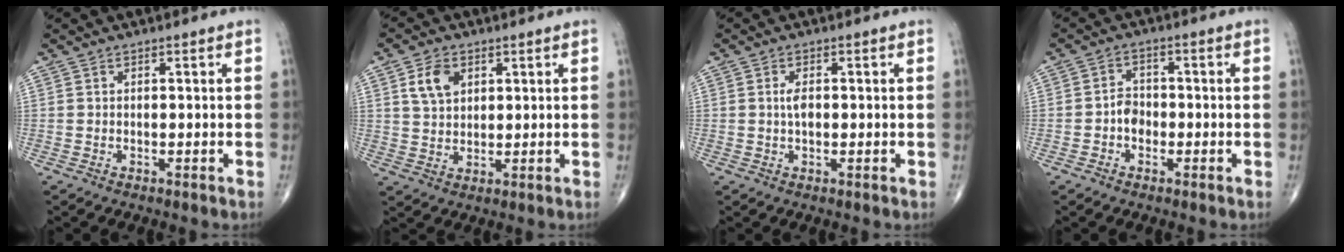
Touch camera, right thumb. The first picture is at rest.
{"total": 6.1, "force": [2.4, 4.2, 3.7], "torque": [-0.053, -0.009, 0.047]}
{"total": 2.3, "force": [0.1, 1.2, 2.0], "torque": [-0.037, 0.001, -0.001]}
{"total": 3.4, "force": [-1.1, 2.7, 1.7], "torque": [-0.011, 0.014, -0.027]}